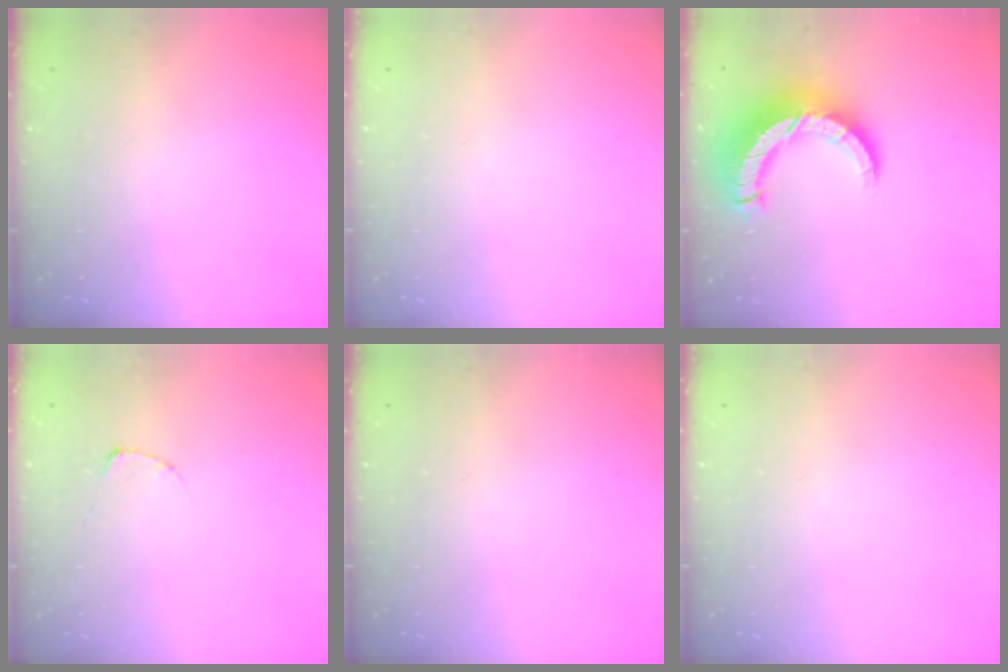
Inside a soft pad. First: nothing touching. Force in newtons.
{"total": 0.0}
{"total": 12.9, "press": 12.9, "slide": 1.3}
{"total": 2.2, "press": 2.2, "slide": 0.3}
{"total": 0.0}
{"total": 0.0}